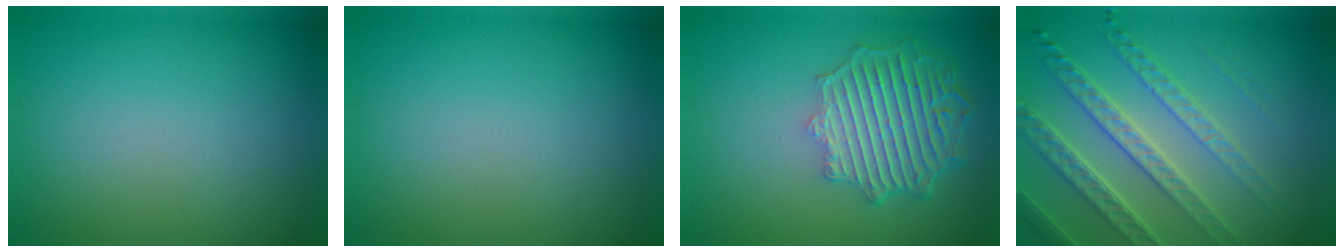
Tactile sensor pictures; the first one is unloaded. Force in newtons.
{"total": 0.0}
{"total": 6.4, "press": 4.9, "slide": 4.1}
{"total": 6.3, "press": 4.7, "slide": 4.2}